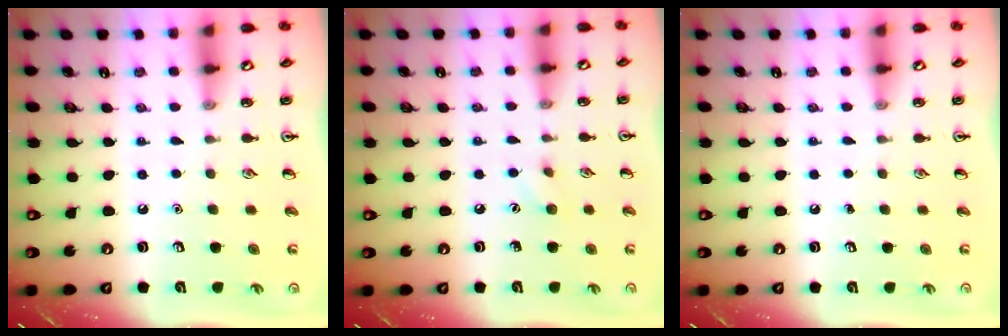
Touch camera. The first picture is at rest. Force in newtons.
{"total": 4.2, "press": 4.0, "slide": 1.2}
{"total": 0.0}